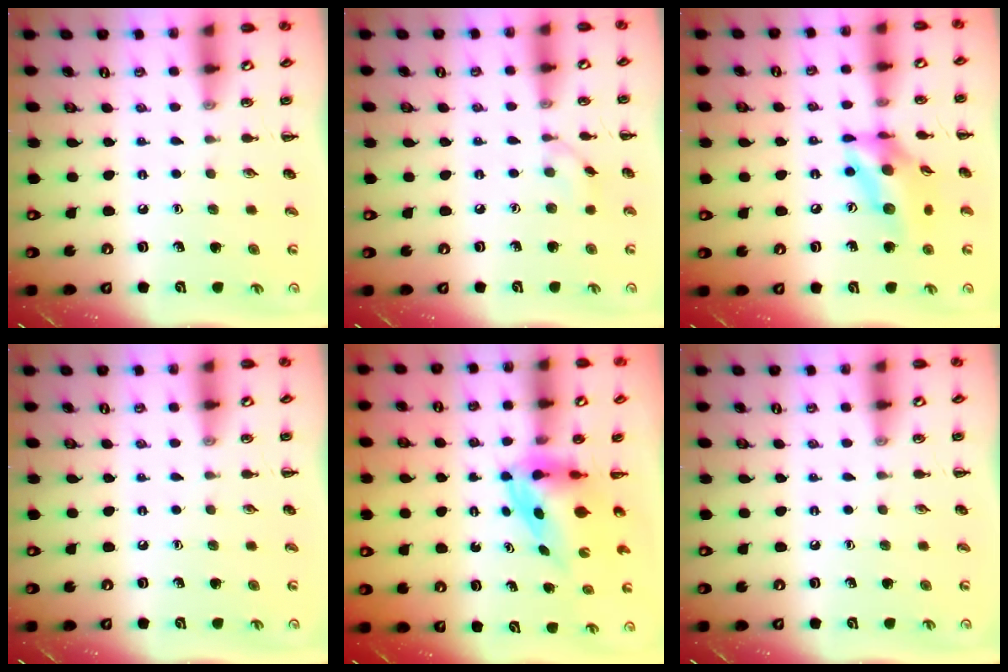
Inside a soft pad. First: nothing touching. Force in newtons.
{"total": 4.1, "press": 4.0, "slide": 0.8}
{"total": 13.9, "press": 13.4, "slide": 3.5}
{"total": 0.0}
{"total": 3.8, "press": 3.7, "slide": 1.0}
{"total": 0.0}